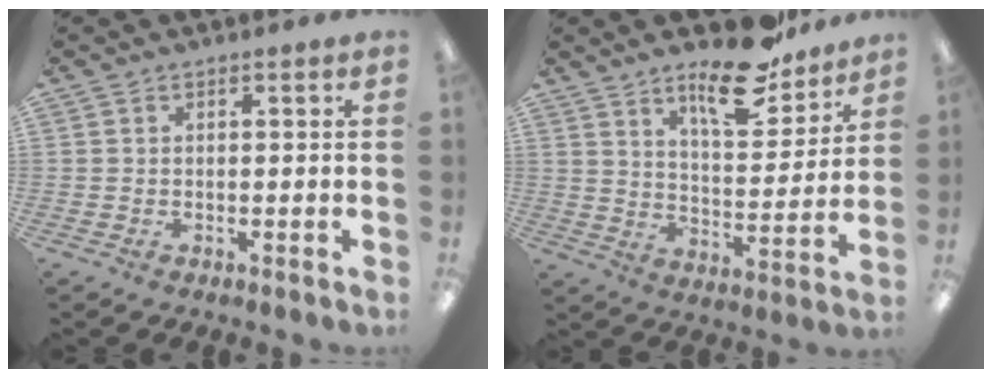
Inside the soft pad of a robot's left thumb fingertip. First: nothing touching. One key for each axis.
{"total": 15.7, "fx": 12.0, "fy": 5.2, "fz": 8.6, "tx": -0.122, "ty": -0.078, "tz": 0.201}